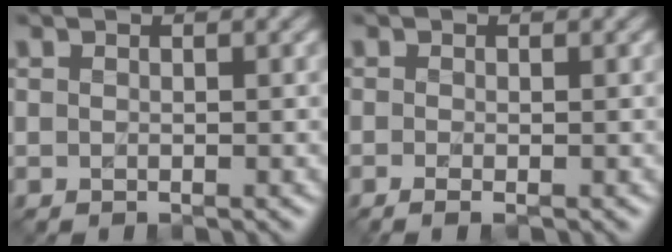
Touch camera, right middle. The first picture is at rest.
{"total": 1.2, "force": [-0.5, 0.3, 1.0], "torque": [-0.020, -0.008, -0.011]}